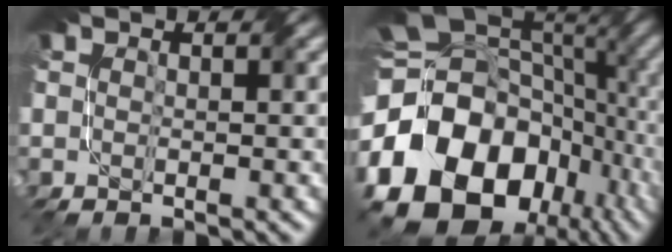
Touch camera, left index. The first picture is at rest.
{"total": 20.9, "force": [-6.9, 15.8, 11.9], "torque": [-0.234, -0.027, -0.098]}